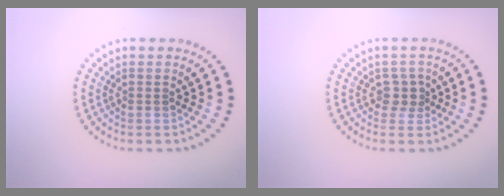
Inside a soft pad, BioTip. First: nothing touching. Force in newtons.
{"total": 1.5, "press": 1.2, "slide": 0.8}